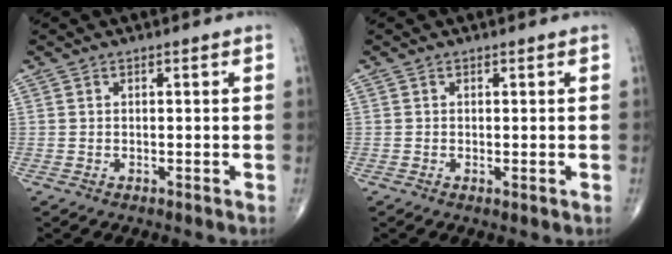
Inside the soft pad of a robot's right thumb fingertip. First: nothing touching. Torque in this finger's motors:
{"motor_torque": [-0.20, 0.13, -0.19, -0.07, -0.03]}